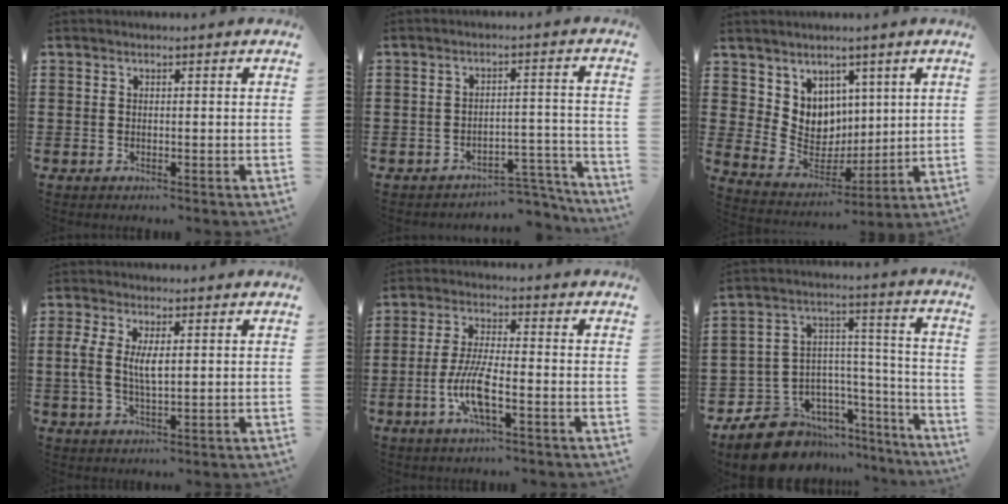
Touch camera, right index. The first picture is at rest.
{"total": 4.0, "force": [-3.8, 0.7, 1.2], "torque": [-0.024, 0.006, -0.077]}
{"total": 7.0, "force": [4.1, 5.7, 0.3], "torque": [-0.038, -0.030, 0.083]}
{"total": 4.9, "force": [0.6, 1.9, 4.5], "torque": [-0.105, 0.001, 0.004]}
{"total": 7.7, "force": [-2.8, 1.8, 6.9], "torque": [-0.155, -0.015, -0.057]}
{"total": 9.6, "force": [-7.1, 6.1, 1.9], "torque": [-0.059, 0.015, -0.127]}